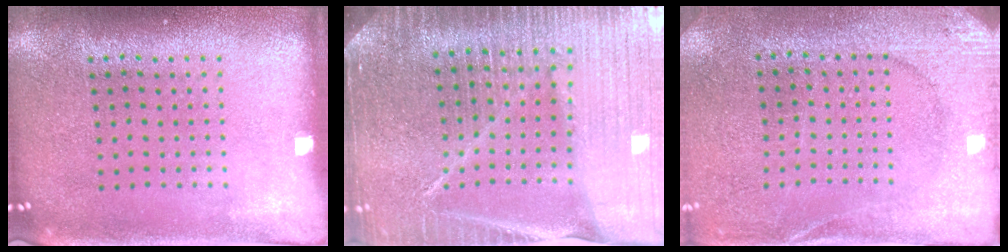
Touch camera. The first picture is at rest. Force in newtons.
{"total": 5.4, "press": 4.7, "slide": 2.5}
{"total": 2.6, "press": 2.5, "slide": 0.5}